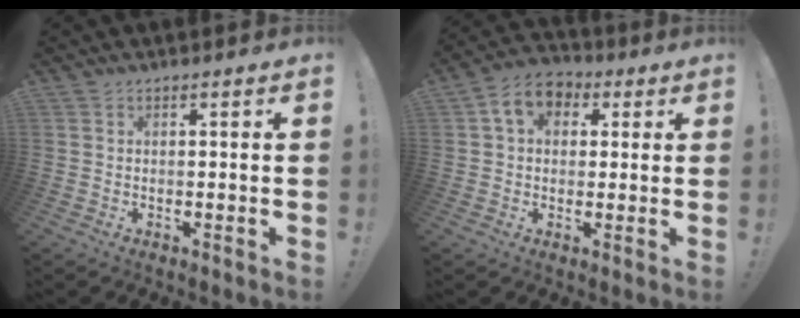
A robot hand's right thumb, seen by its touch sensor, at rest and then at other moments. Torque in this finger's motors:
{"motor_torque": [1.28, 1.15, 0.58, 0.16, 0.01]}